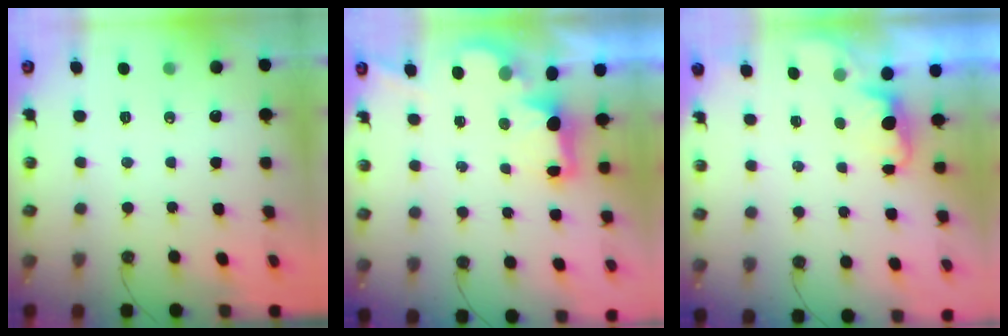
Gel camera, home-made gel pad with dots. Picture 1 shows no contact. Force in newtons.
{"total": 2.2, "press": 2.1, "slide": 0.8}
{"total": 0.8, "press": 0.3, "slide": 0.7}